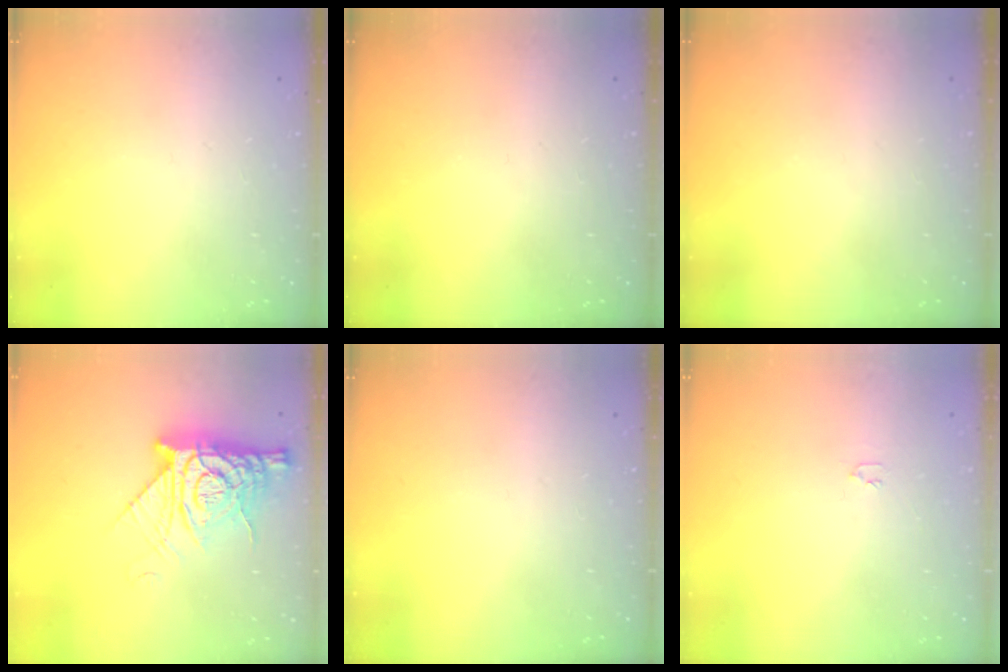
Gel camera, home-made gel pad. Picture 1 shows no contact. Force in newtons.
{"total": 0.0}
{"total": 0.0}
{"total": 14.8, "press": 14.7, "slide": 1.3}
{"total": 0.0}
{"total": 2.9, "press": 2.9, "slide": 0.4}